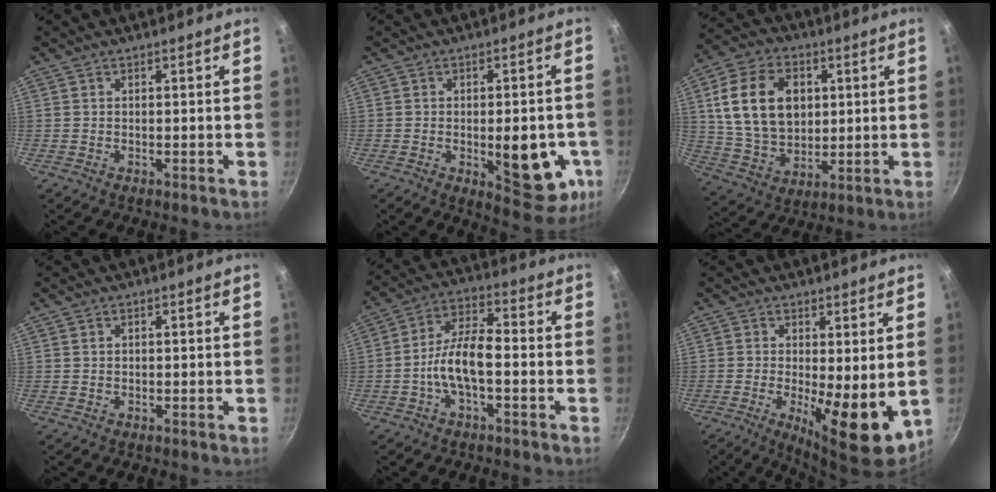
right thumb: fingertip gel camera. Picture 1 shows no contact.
{"total": 14.2, "force": [-3.3, 6.1, 12.4], "torque": [-0.118, -0.001, -0.034]}
{"total": 17.8, "force": [3.8, 12.7, 11.9], "torque": [-0.198, -0.002, 0.074]}
{"total": 0.0}
{"total": 9.3, "force": [-2.5, 3.7, 8.1], "torque": [-0.146, 0.038, -0.055]}
{"total": 11.0, "force": [-1.0, 3.4, 10.4], "torque": [-0.144, -0.016, -0.006]}